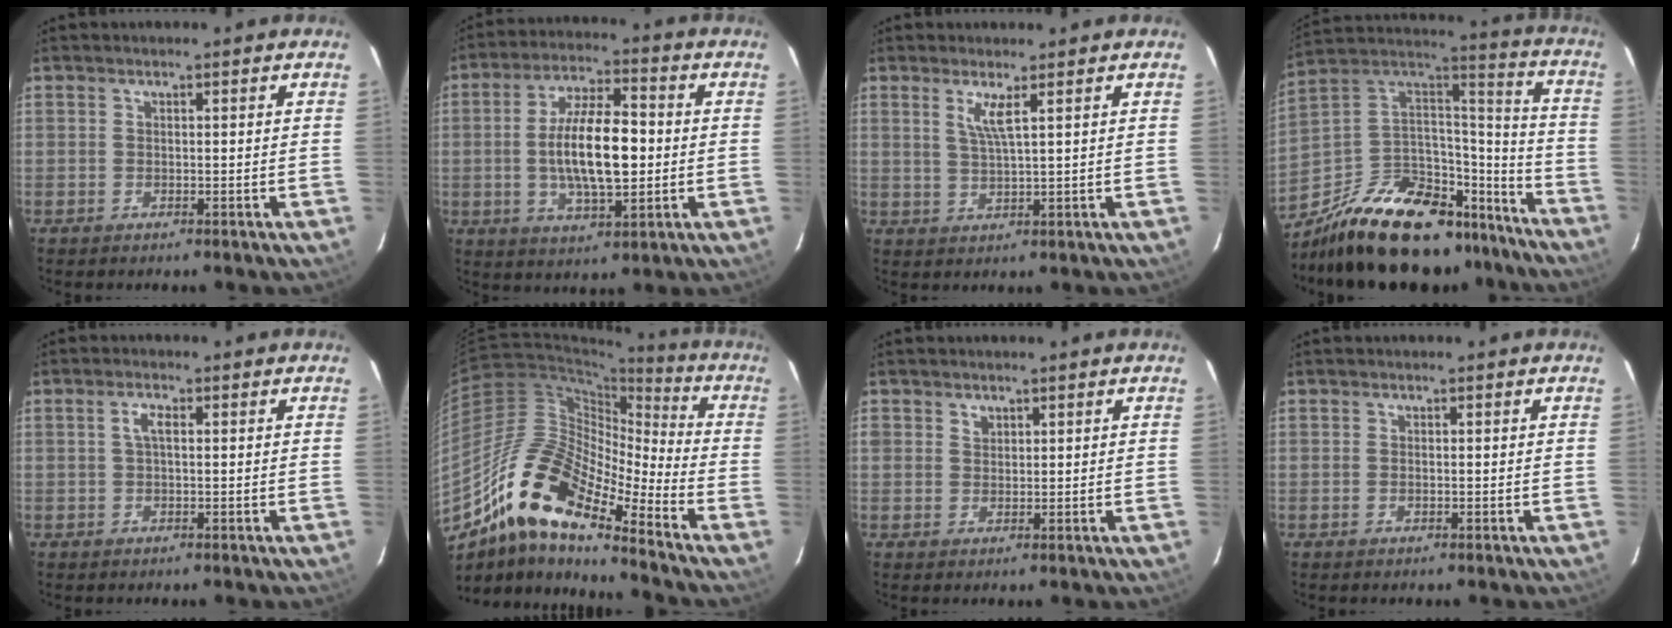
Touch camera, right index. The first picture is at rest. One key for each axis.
{"total": 13.5, "fx": -0.7, "fy": 5.1, "fz": 12.5, "tx": -0.232, "ty": 0.002, "tz": -0.010}
{"total": 3.3, "fx": 1.7, "fy": -0.3, "fz": 2.9, "tx": -0.059, "ty": -0.007, "tz": 0.033}
{"total": 30.0, "fx": -21.8, "fy": 13.6, "fz": 15.4, "tx": -0.269, "ty": 0.037, "tz": -0.313}
{"total": 2.3, "fx": 0.5, "fy": 0.8, "fz": 2.1, "tx": -0.043, "ty": 0.007, "tz": 0.008}
{"total": 17.4, "fx": -12.2, "fy": 4.7, "fz": 11.5, "tx": -0.196, "ty": -0.005, "tz": -0.248}
{"total": 1.8, "fx": 1.0, "fy": 1.5, "fz": 0.4, "tx": -0.003, "ty": 0.005, "tz": 0.017}
{"total": 0.5, "fx": 0.0, "fy": 0.3, "fz": 0.4, "tx": -0.008, "ty": 0.000, "tz": -0.001}